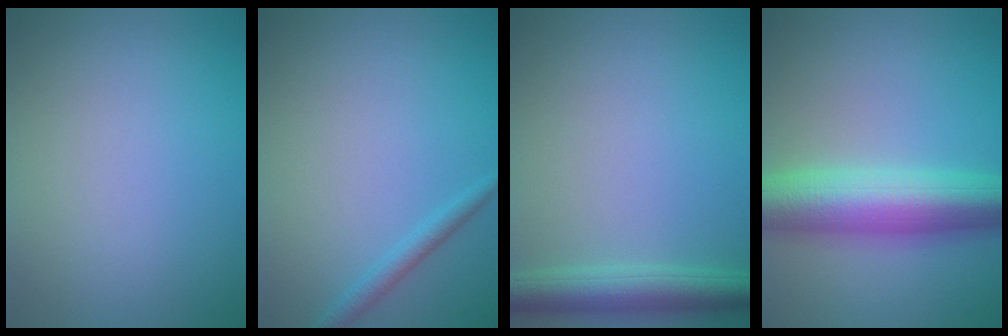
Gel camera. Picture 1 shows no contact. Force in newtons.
{"total": 1.5, "press": 1.5, "slide": 0.0}
{"total": 3.8, "press": 3.8, "slide": 0.1}
{"total": 8.8, "press": 8.8, "slide": 0.2}